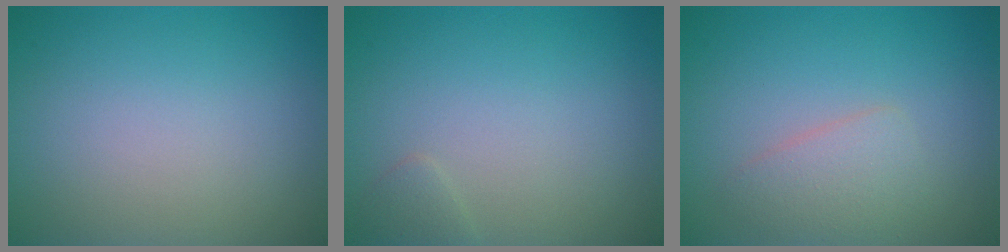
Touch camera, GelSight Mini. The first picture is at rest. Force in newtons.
{"total": 0.8, "press": 0.8, "slide": 0.0}
{"total": 2.3, "press": 2.3, "slide": 0.0}